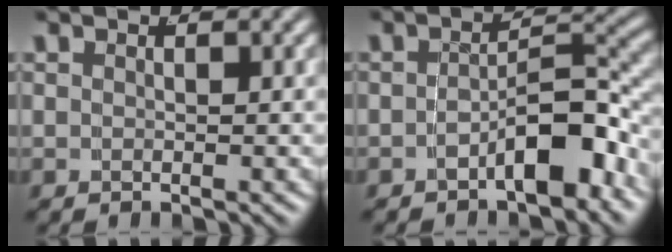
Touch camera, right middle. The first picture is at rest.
{"total": 4.7, "force": [-2.9, 1.4, 3.5], "torque": [-0.043, -0.005, -0.040]}